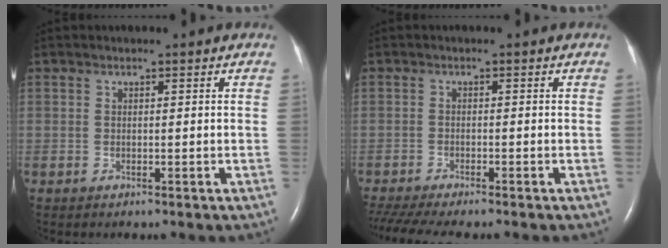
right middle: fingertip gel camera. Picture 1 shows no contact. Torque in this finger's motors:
{"motor_torque": [0.80, -0.66, 0.06, 0.02]}